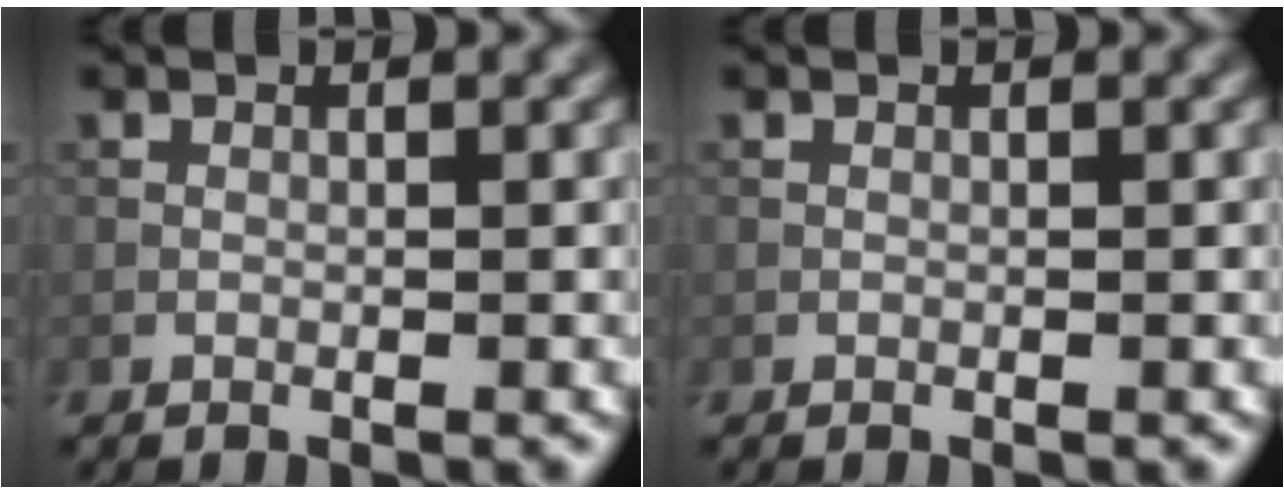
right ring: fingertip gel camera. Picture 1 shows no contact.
{"total": 0.0}